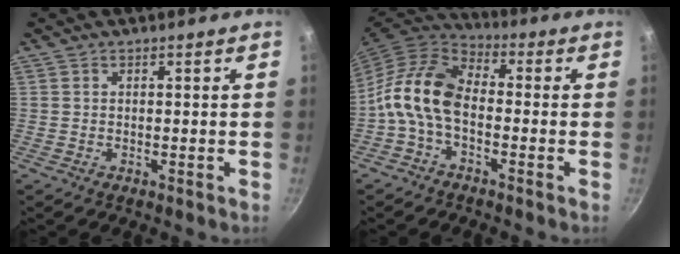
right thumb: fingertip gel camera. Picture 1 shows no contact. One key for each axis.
{"total": 11.2, "fx": -2.2, "fy": 6.7, "fz": 8.7, "tx": -0.160, "ty": 0.040, "tz": -0.062}